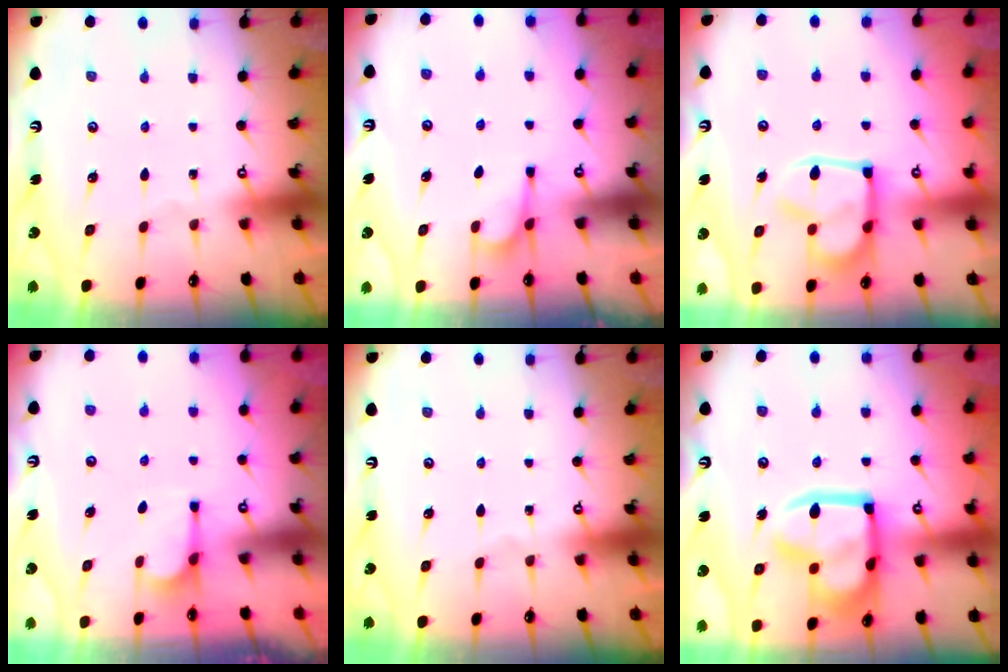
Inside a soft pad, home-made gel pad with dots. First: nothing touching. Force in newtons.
{"total": 2.1, "press": 2.0, "slide": 0.7}
{"total": 9.4, "press": 9.3, "slide": 1.3}
{"total": 2.0, "press": 1.7, "slide": 1.1}
{"total": 0.0}
{"total": 21.2, "press": 21.1, "slide": 2.3}